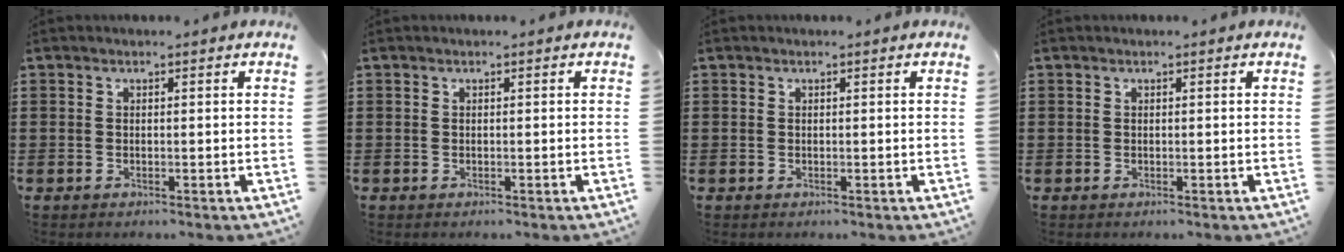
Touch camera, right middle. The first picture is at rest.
{"total": 0.0}
{"total": 0.0}
{"total": 0.0}